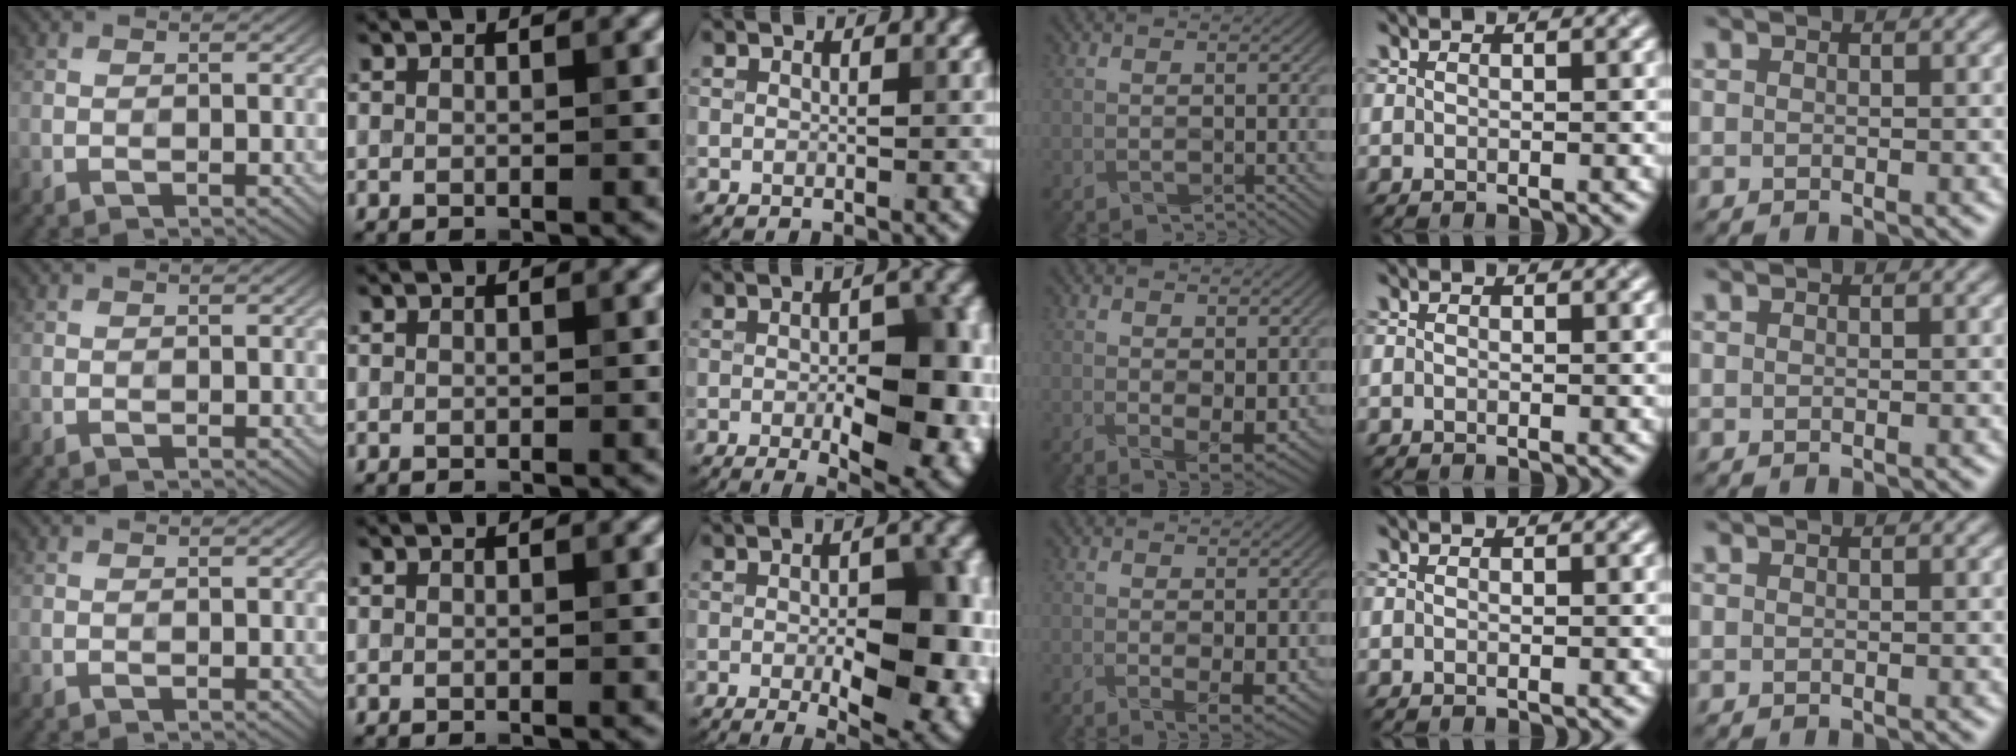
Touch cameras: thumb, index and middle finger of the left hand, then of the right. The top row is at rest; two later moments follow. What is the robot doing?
{"motion": "wrap", "object": "arm wrap"}